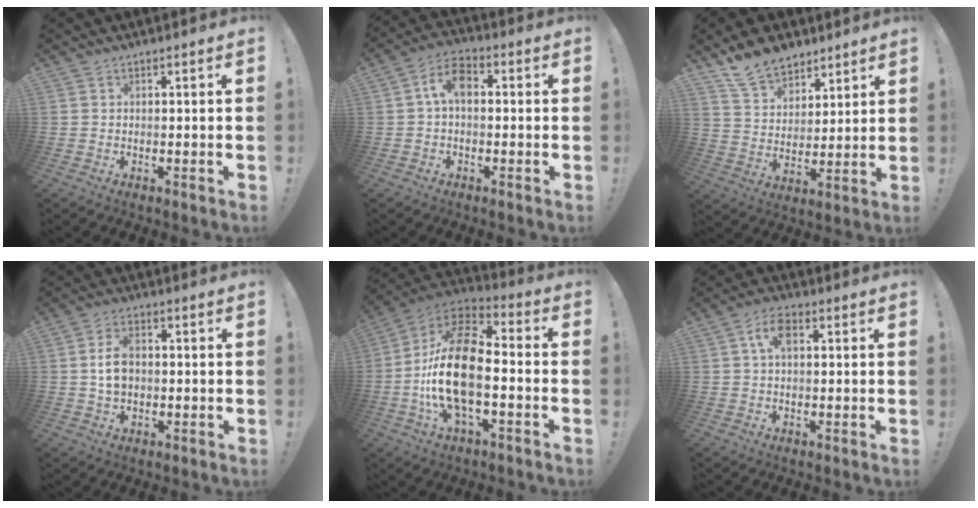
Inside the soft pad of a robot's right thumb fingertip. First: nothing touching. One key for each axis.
{"total": 7.4, "fx": 0.5, "fy": 4.3, "fz": 6.0, "tx": -0.111, "ty": 0.013, "tz": 0.012}
{"total": 12.3, "fx": 10.0, "fy": 6.6, "fz": 2.7, "tx": -0.059, "ty": -0.074, "tz": 0.197}
{"total": 6.6, "fx": 0.3, "fy": 4.6, "fz": 4.7, "tx": -0.075, "ty": 0.002, "tz": 0.001}
{"total": 21.0, "fx": -3.9, "fy": 10.1, "fz": 18.0, "tx": -0.352, "ty": 0.023, "tz": -0.068}
{"total": 5.9, "fx": 1.4, "fy": 3.2, "fz": 4.7, "tx": -0.080, "ty": 0.008, "tz": 0.024}